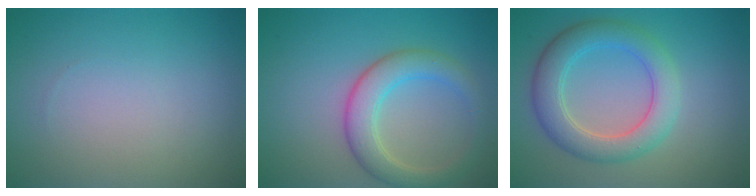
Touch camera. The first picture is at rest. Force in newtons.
{"total": 4.4, "press": 4.4, "slide": 0.3}
{"total": 5.1, "press": 5.1, "slide": 0.1}